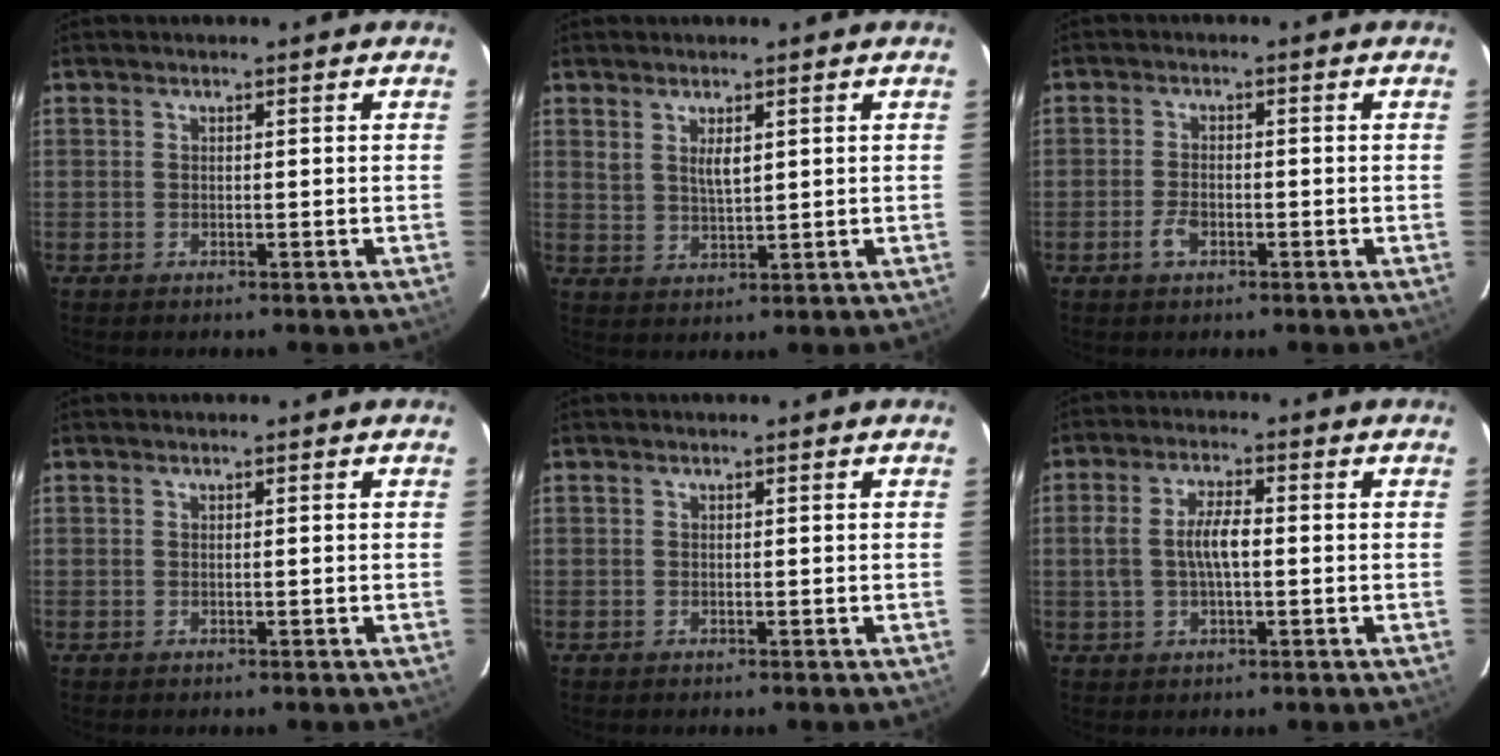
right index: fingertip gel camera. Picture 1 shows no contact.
{"total": 3.6, "force": [1.7, 1.4, 2.9], "torque": [-0.050, -0.004, 0.033]}
{"total": 3.1, "force": [-1.5, 1.7, 2.1], "torque": [-0.047, 0.001, -0.027]}
{"total": 0.0}
{"total": 0.0}
{"total": 6.3, "force": [-0.1, 2.5, 5.8], "torque": [-0.118, 0.009, 0.000]}